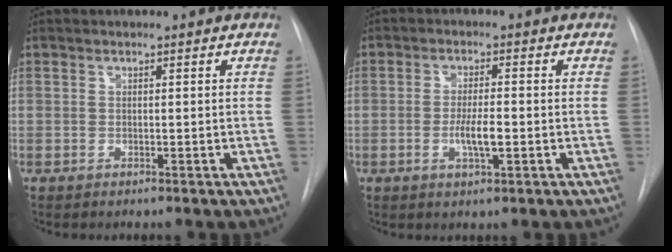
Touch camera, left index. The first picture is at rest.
{"total": 4.2, "force": [-0.9, 0.8, 4.0], "torque": [-0.077, -0.003, -0.016]}